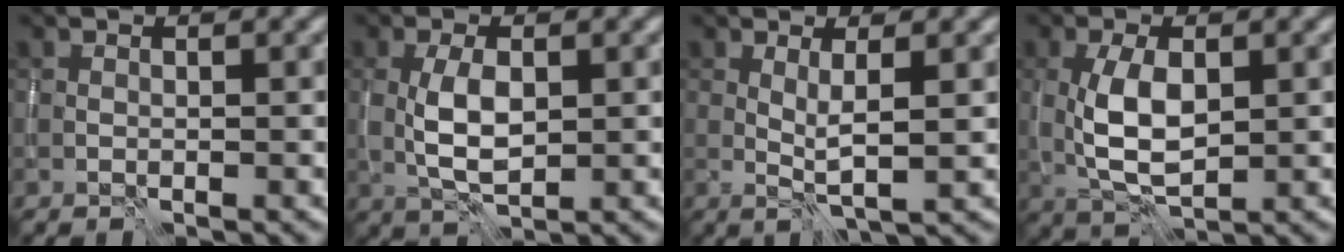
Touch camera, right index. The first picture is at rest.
{"total": 3.8, "force": [0.0, 1.7, 3.3], "torque": [-0.074, 0.001, 0.004]}
{"total": 2.3, "force": [0.2, 0.3, 2.2], "torque": [-0.039, -0.008, 0.008]}
{"total": 4.9, "force": [0.1, 2.3, 4.3], "torque": [-0.092, -0.001, 0.005]}